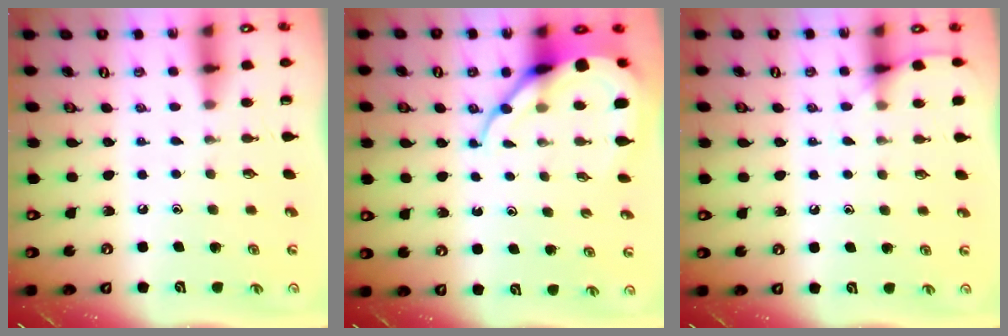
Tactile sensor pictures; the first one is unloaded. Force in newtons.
{"total": 9.8, "press": 9.8, "slide": 1.1}
{"total": 5.7, "press": 5.6, "slide": 0.6}